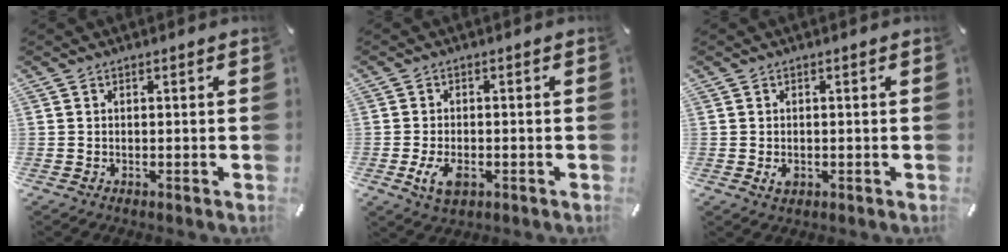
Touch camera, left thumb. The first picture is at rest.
{"total": 5.0, "force": [-1.7, 3.0, 3.6], "torque": [-0.086, 0.000, -0.032]}
{"total": 1.8, "force": [-0.3, 1.3, 1.2], "torque": [-0.030, 0.000, -0.008]}